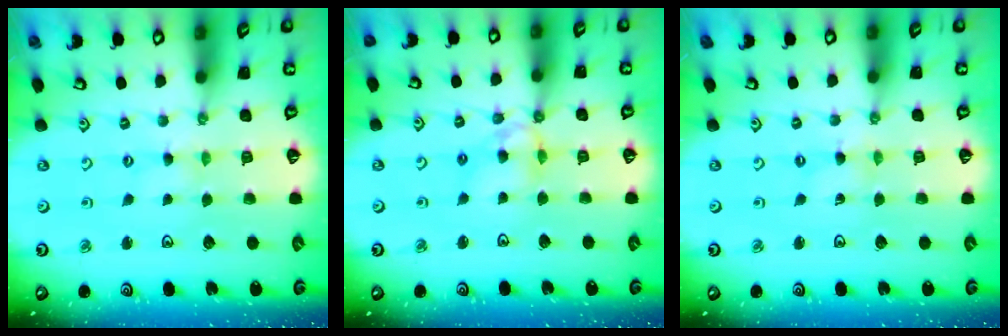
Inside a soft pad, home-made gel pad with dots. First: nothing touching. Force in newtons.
{"total": 8.5, "press": 8.5, "slide": 0.7}
{"total": 0.0}